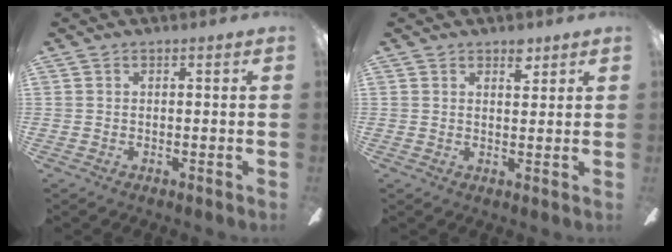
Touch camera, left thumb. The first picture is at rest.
{"total": 4.1, "force": [3.0, 2.0, 2.0], "torque": [-0.004, -0.018, 0.047]}